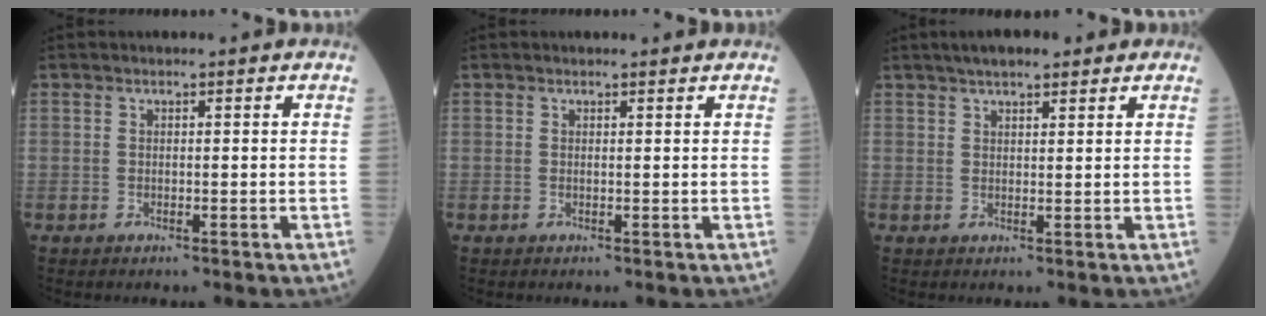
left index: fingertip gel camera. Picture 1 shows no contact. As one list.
[{"total": 0.9, "force": [0.9, 0.1, 0.2], "torque": [-0.013, 0.002, 0.009]}, {"total": 6.7, "force": [5.1, 1.8, 3.9], "torque": [-0.054, 0.034, 0.083]}]